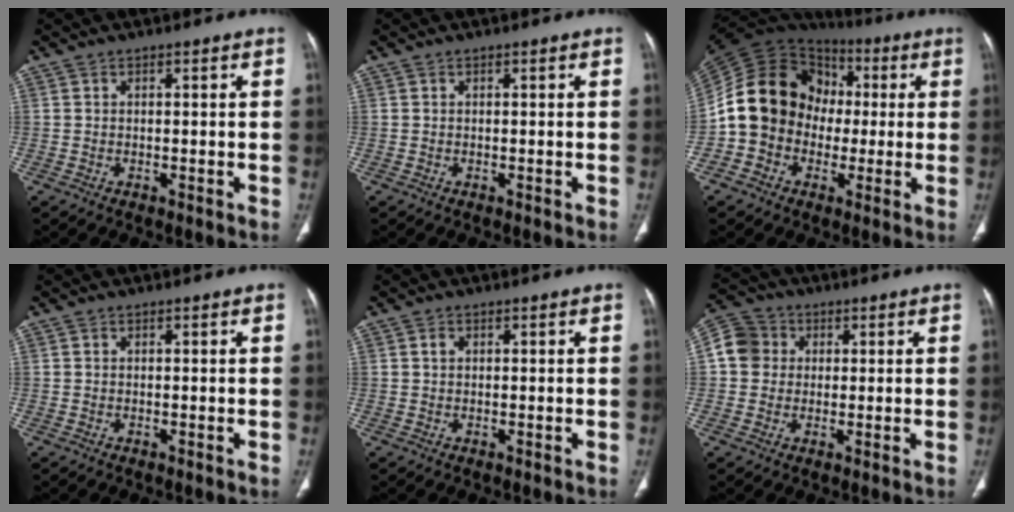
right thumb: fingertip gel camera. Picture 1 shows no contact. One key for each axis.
{"total": 0.0}
{"total": 17.1, "fx": -1.1, "fy": 14.8, "fz": 8.6, "tx": -0.133, "ty": 0.039, "tz": -0.024}
{"total": 0.0}
{"total": 1.0, "fx": 0.3, "fy": 0.7, "fz": 0.7, "tx": -0.010, "ty": 0.001, "tz": 0.006}
{"total": 7.3, "fx": 1.1, "fy": 6.7, "fz": 2.7, "tx": -0.036, "ty": 0.014, "tz": 0.013}